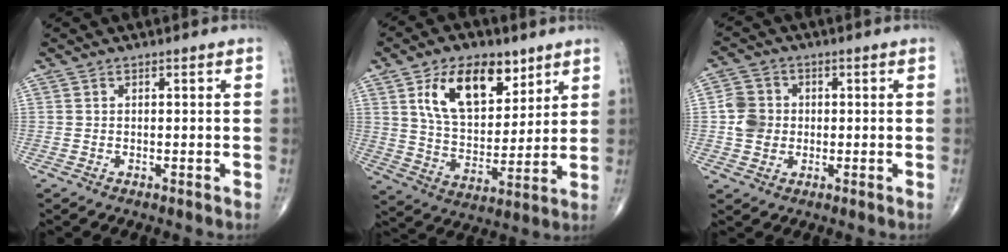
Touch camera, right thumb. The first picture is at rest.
{"total": 16.1, "force": [8.0, 9.1, 10.6], "torque": [-0.137, -0.038, 0.148]}
{"total": 5.9, "force": [-0.3, 5.3, 2.5], "torque": [-0.033, 0.007, -0.010]}